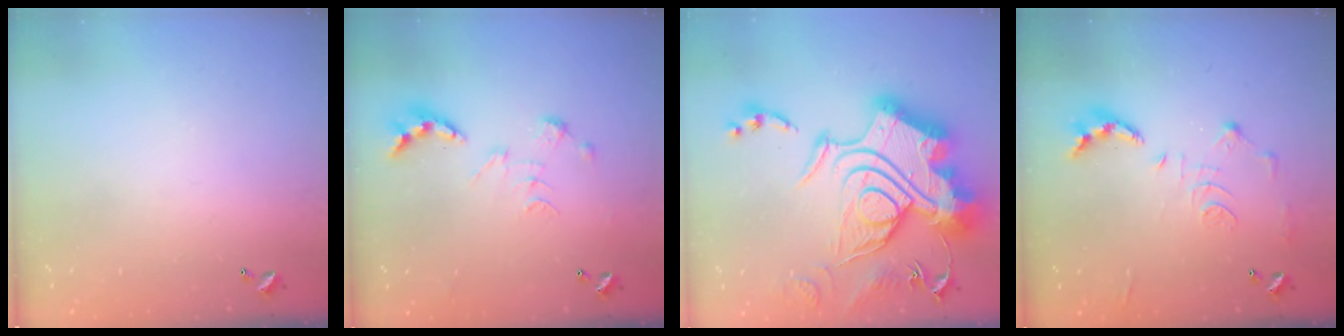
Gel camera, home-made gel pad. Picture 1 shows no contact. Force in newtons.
{"total": 0.8, "press": 0.8, "slide": 0.3}
{"total": 1.1, "press": 1.1, "slide": 0.0}
{"total": 10.7, "press": 10.6, "slide": 0.5}